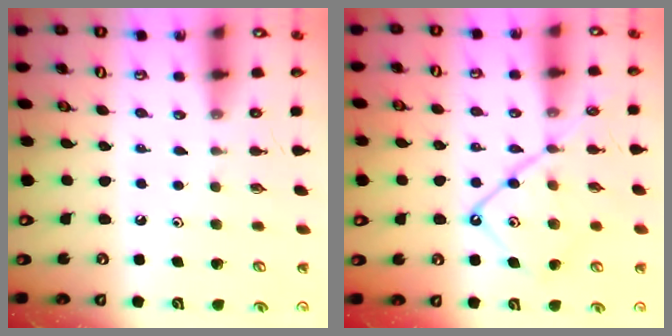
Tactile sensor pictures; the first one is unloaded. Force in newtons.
{"total": 13.4, "press": 13.3, "slide": 1.3}